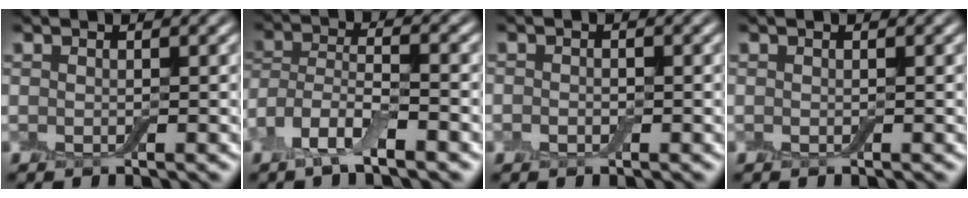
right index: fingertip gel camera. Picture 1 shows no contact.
{"total": 5.2, "force": [-3.3, 1.7, 3.6], "torque": [-0.069, 0.000, -0.073]}
{"total": 0.5, "force": [-0.3, 0.4, 0.3], "torque": [-0.004, 0.002, -0.006]}
{"total": 0.0}